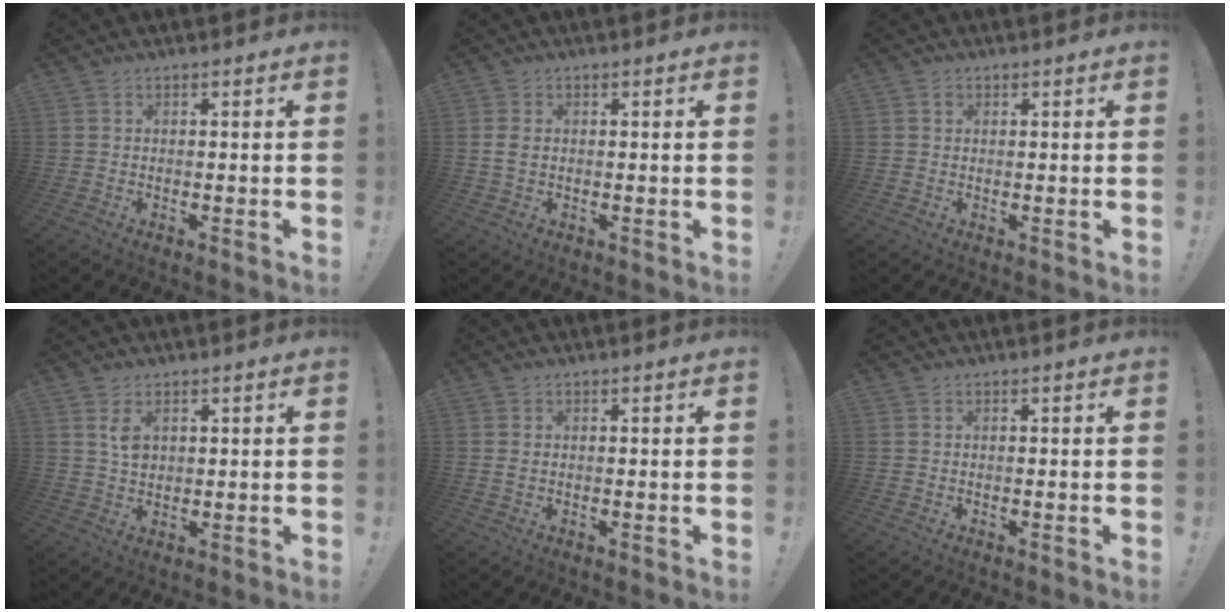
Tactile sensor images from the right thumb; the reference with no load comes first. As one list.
[{"total": 2.4, "force": [0.2, 1.5, 1.8], "torque": [-0.036, 0.000, 0.002]}, {"total": 0.8, "force": [0.4, 0.7, 0.1], "torque": [0.004, 0.000, 0.007]}, {"total": 4.2, "force": [1.6, 2.6, 2.9], "torque": [-0.043, -0.006, 0.026]}, {"total": 0.9, "force": [0.3, 0.5, 0.7], "torque": [-0.009, 0.001, 0.004]}, {"total": 0.0}]